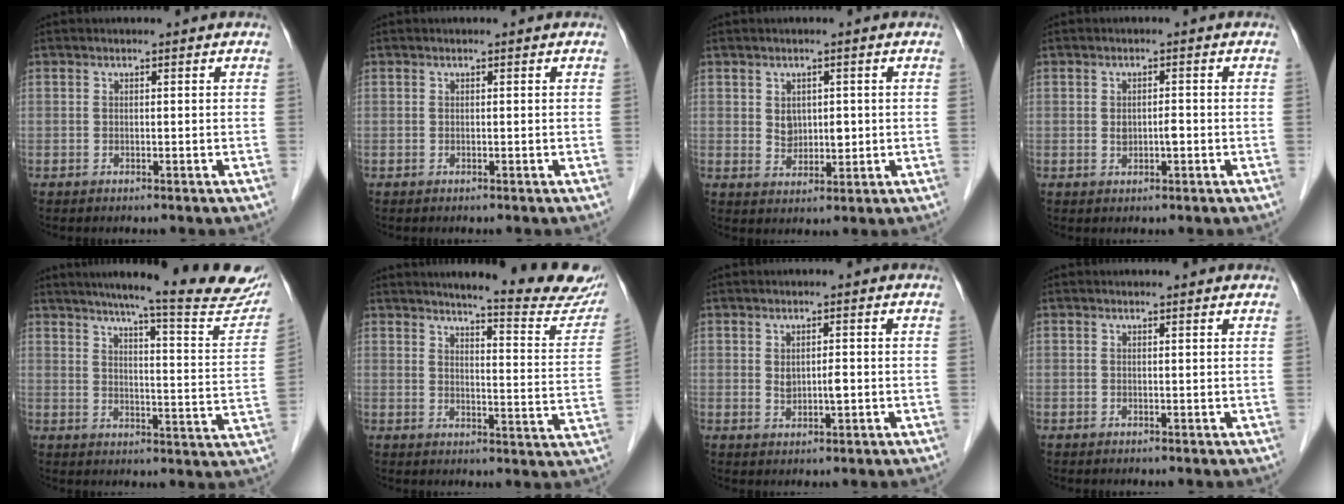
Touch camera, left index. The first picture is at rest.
{"total": 0.0}
{"total": 3.4, "force": [0.6, 2.5, 2.2], "torque": [-0.039, 0.002, 0.018]}
{"total": 2.0, "force": [-0.3, 0.9, 1.7], "torque": [-0.031, 0.001, -0.002]}
{"total": 22.2, "force": [19.1, 1.3, 11.2], "torque": [-0.149, -0.047, 0.228]}
{"total": 16.7, "force": [15.4, 0.4, 6.5], "torque": [-0.080, -0.084, 0.172]}
{"total": 2.5, "force": [0.0, 1.0, 2.3], "torque": [-0.040, 0.000, 0.005]}
{"total": 1.6, "force": [1.5, 0.1, 0.2], "torque": [-0.012, 0.002, 0.011]}